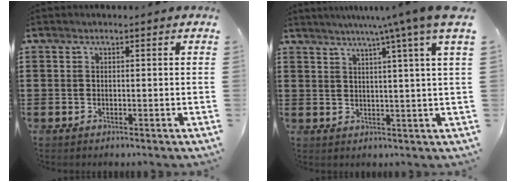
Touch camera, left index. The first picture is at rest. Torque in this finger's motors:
{"motor_torque": [1.27, -0.87, 0.73, 0.20]}